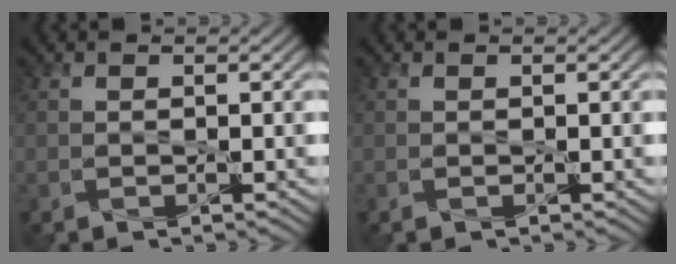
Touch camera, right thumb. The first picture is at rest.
{"total": 0.0}